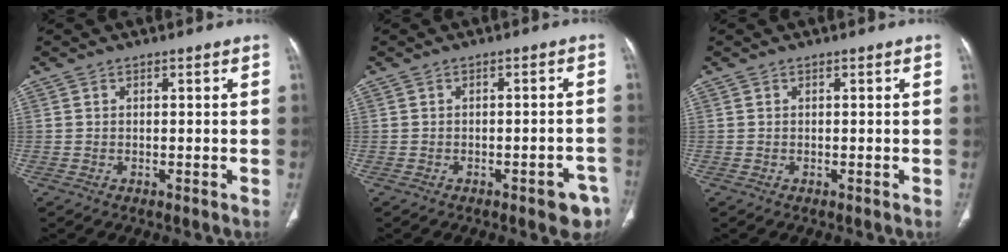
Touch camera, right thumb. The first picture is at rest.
{"total": 5.4, "force": [-3.2, 2.0, 3.9], "torque": [-0.029, 0.018, -0.035]}
{"total": 0.0}